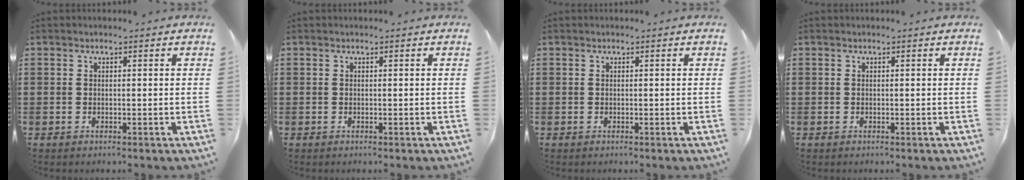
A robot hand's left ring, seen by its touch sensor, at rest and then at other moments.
{"total": 0.0}
{"total": 0.0}
{"total": 0.0}